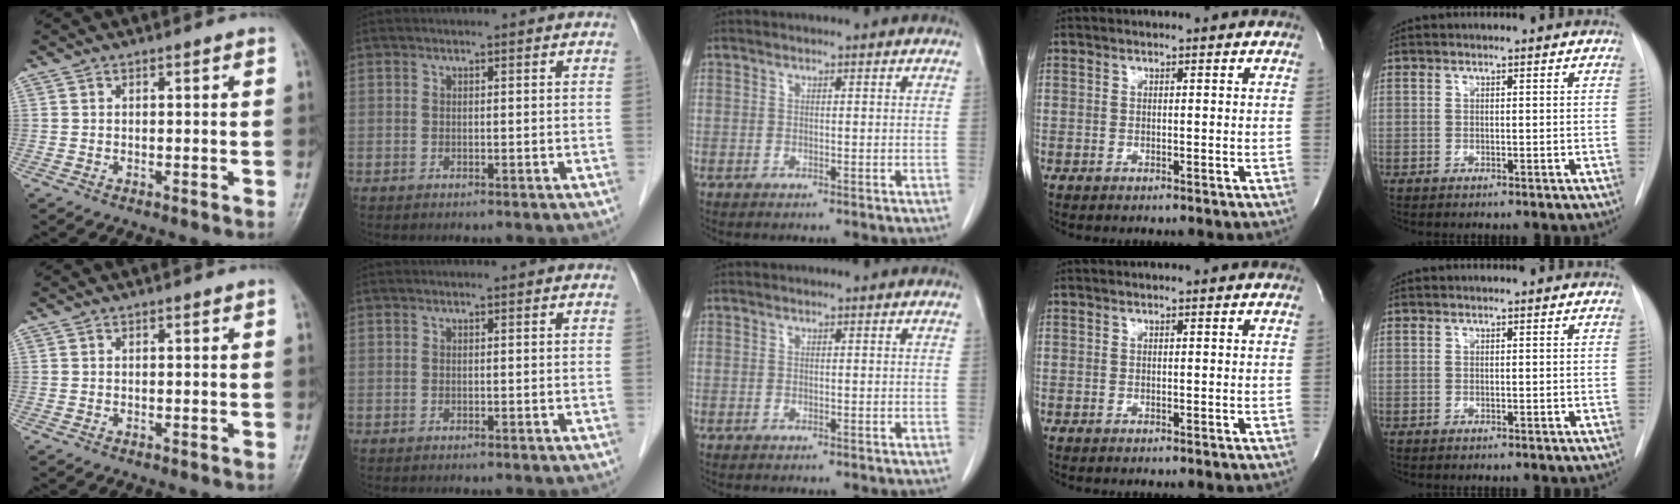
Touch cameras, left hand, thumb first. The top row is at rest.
{}